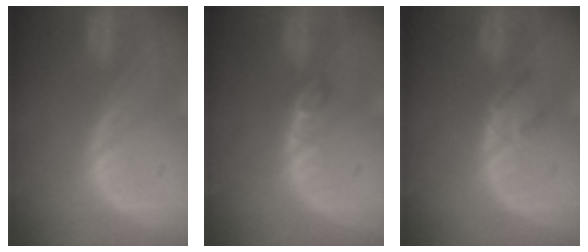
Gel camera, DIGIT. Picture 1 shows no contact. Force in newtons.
{"total": 2.1, "press": 2.1, "slide": 0.4}
{"total": 2.0, "press": 1.8, "slide": 0.9}